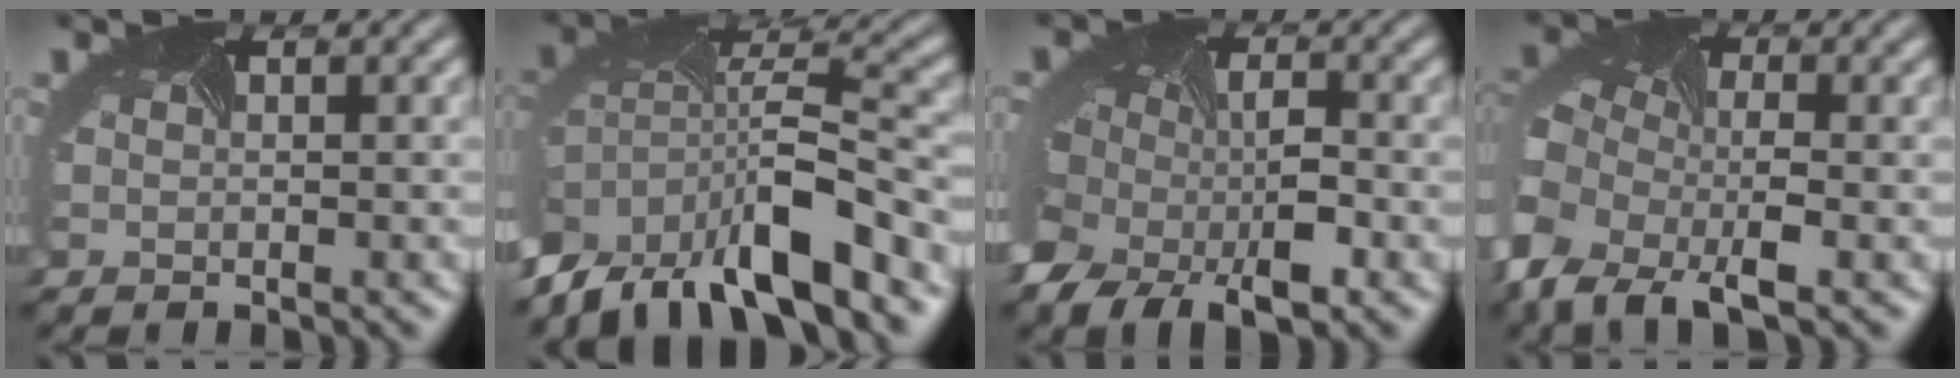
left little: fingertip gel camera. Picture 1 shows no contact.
{"total": 10.1, "force": [-6.6, 3.8, 6.7], "torque": [-0.128, -0.007, -0.116]}
{"total": 9.1, "force": [-3.4, 6.0, 6.0], "torque": [-0.099, -0.027, -0.044]}
{"total": 10.3, "force": [-5.3, 5.7, 6.8], "torque": [-0.163, -0.027, -0.103]}